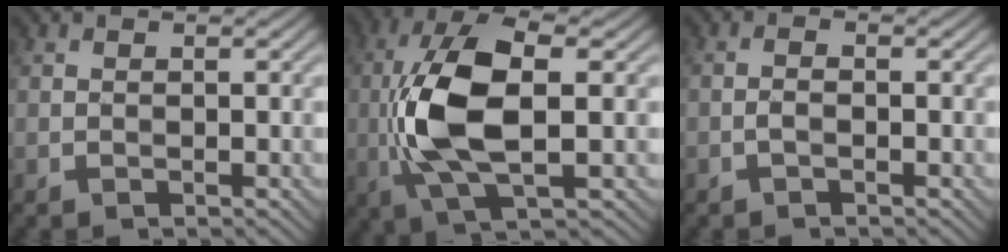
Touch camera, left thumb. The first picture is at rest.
{"total": 11.9, "force": [-0.8, 5.0, 10.8], "torque": [-0.235, 0.009, -0.017]}
{"total": 1.4, "force": [-0.8, 0.4, 1.1], "torque": [-0.024, 0.004, -0.018]}